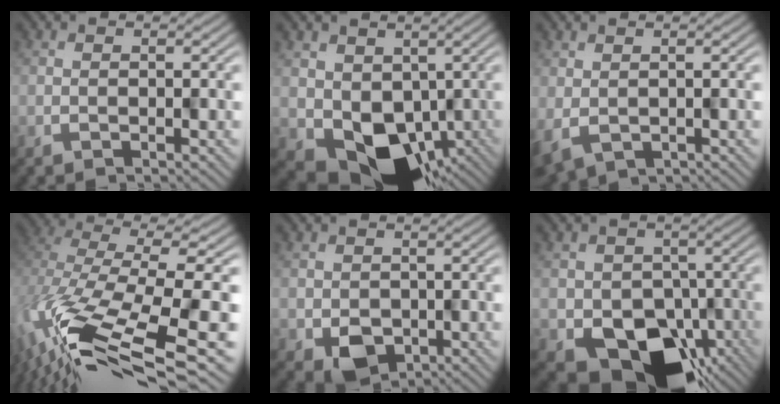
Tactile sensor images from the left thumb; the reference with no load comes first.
{"total": 9.9, "force": [-0.6, 8.0, 5.9], "torque": [-0.095, -0.042, 0.013]}
{"total": 3.4, "force": [-0.9, 2.3, 2.3], "torque": [-0.048, -0.018, -0.008]}
{"total": 14.2, "force": [-4.8, 5.2, 12.2], "torque": [-0.296, -0.017, -0.060]}
{"total": 4.2, "force": [-0.8, 3.6, 2.1], "torque": [-0.036, -0.020, -0.007]}
{"total": 13.4, "force": [-5.5, 10.1, 7.0], "torque": [-0.114, -0.045, -0.072]}